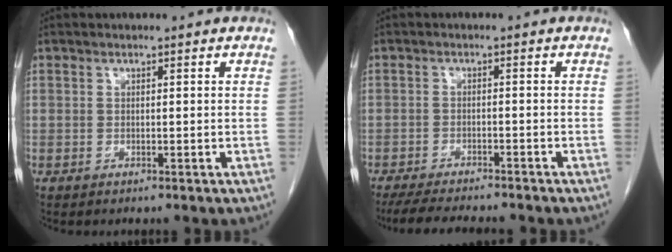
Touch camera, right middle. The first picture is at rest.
{"total": 9.5, "force": [-8.4, 1.1, 4.3], "torque": [-0.065, -0.018, -0.125]}